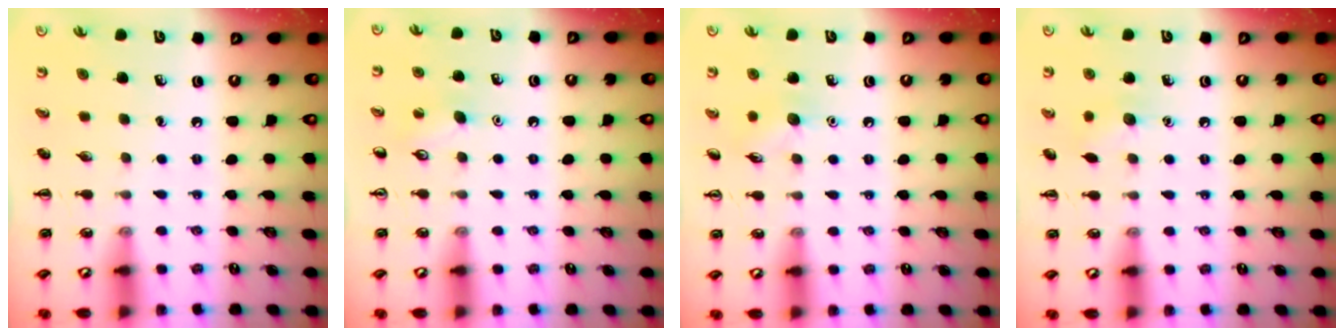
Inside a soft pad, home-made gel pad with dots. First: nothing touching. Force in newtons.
{"total": 6.6, "press": 6.3, "slide": 1.8}
{"total": 6.6, "press": 6.5, "slide": 1.4}
{"total": 5.8, "press": 5.6, "slide": 1.4}